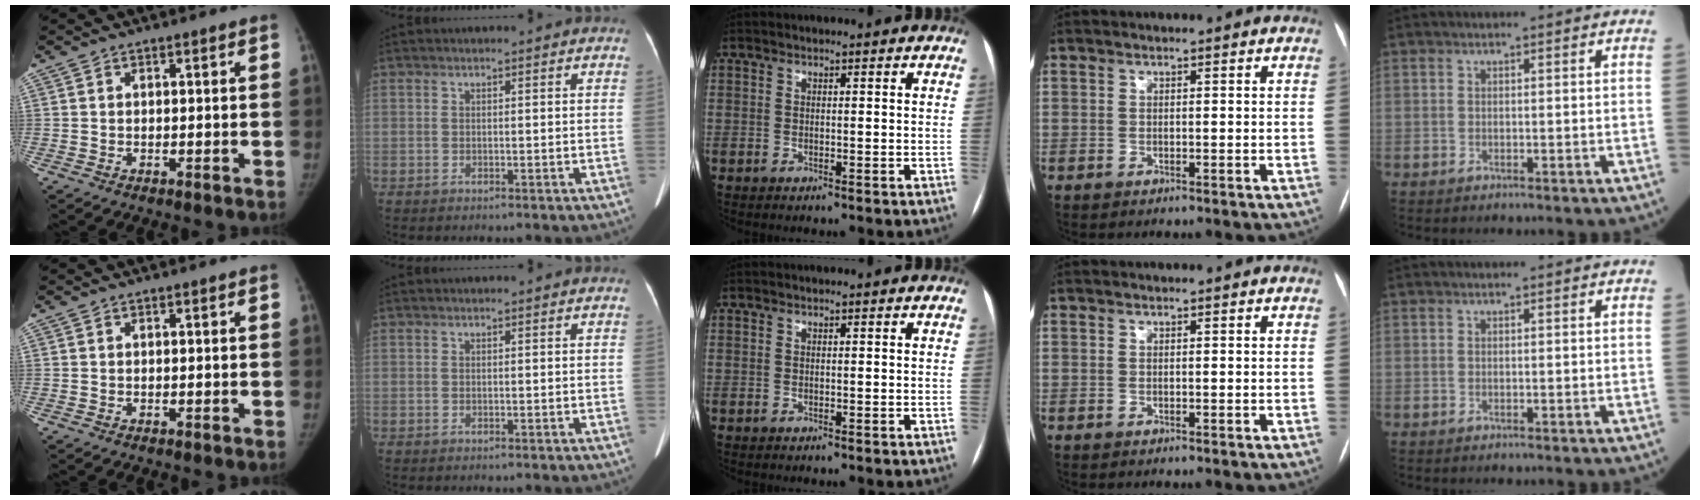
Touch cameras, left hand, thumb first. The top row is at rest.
{}